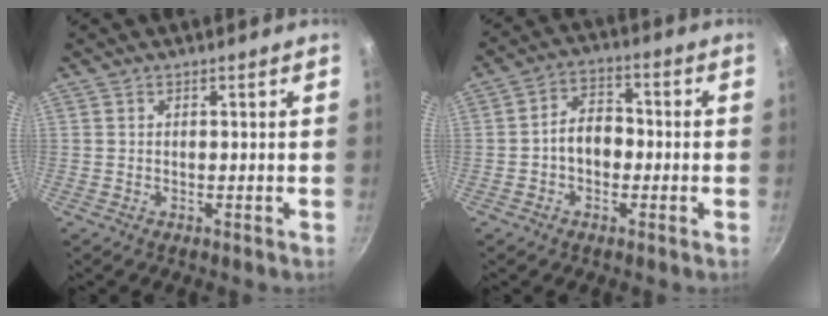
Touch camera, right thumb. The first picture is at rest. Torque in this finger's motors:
{"motor_torque": [-0.44, 0.63, 0.05, 0.28, 0.04]}